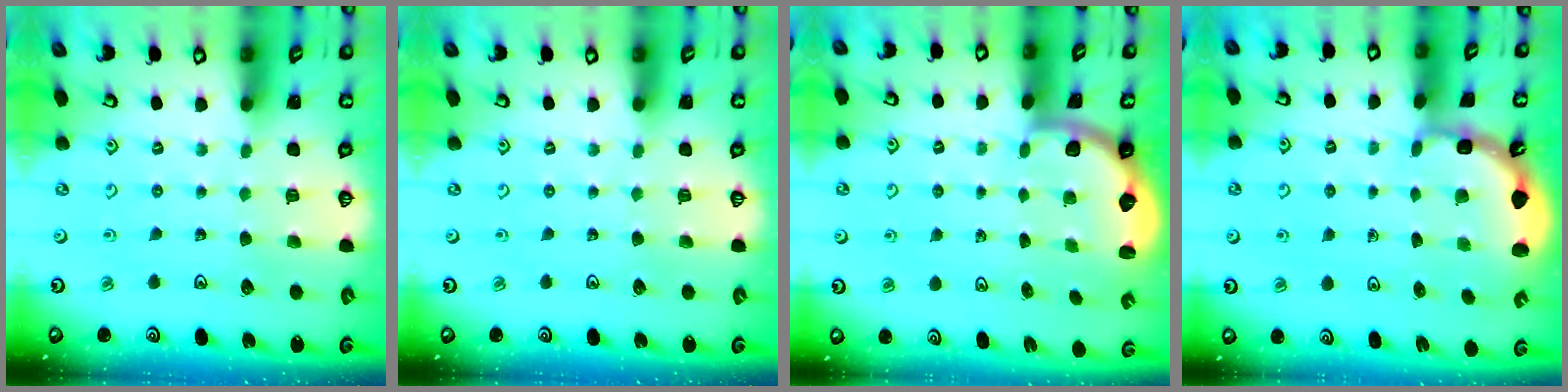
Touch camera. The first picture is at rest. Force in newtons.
{"total": 0.0}
{"total": 2.1, "press": 1.9, "slide": 0.8}
{"total": 2.1, "press": 1.9, "slide": 0.9}